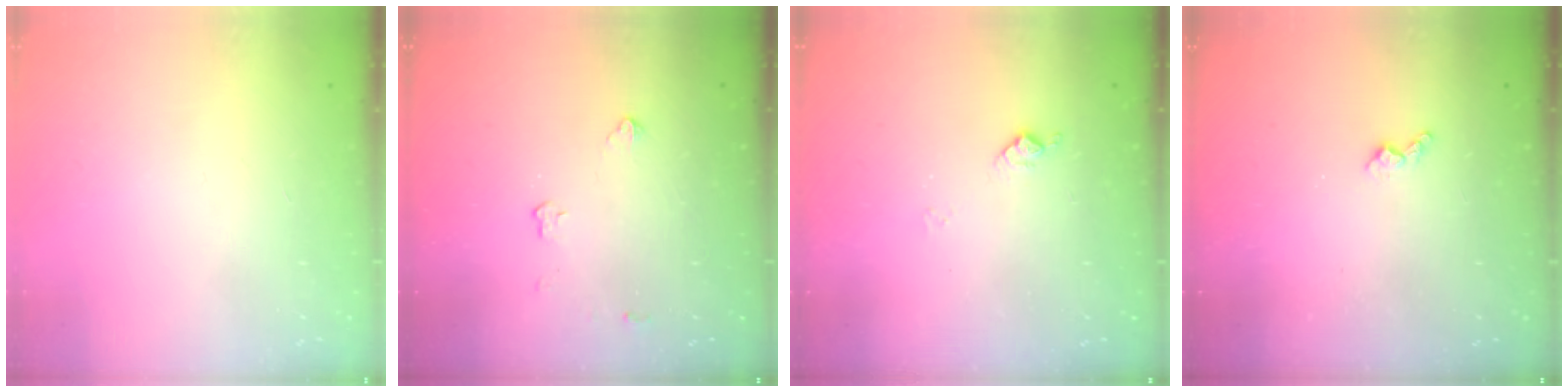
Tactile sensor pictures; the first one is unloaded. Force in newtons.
{"total": 3.2, "press": 3.1, "slide": 0.5}
{"total": 6.0, "press": 5.9, "slide": 0.9}
{"total": 4.5, "press": 4.4, "slide": 0.7}